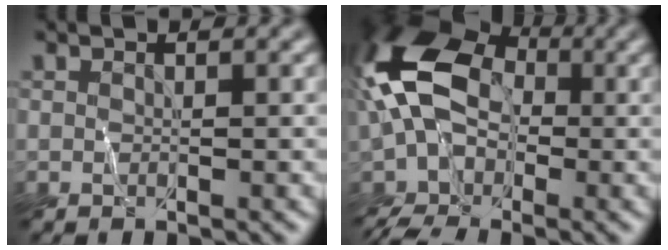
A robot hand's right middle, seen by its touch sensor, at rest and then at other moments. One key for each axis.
{"total": 11.4, "fx": -2.0, "fy": 7.6, "fz": 8.2, "tx": -0.190, "ty": 0.011, "tz": -0.053}